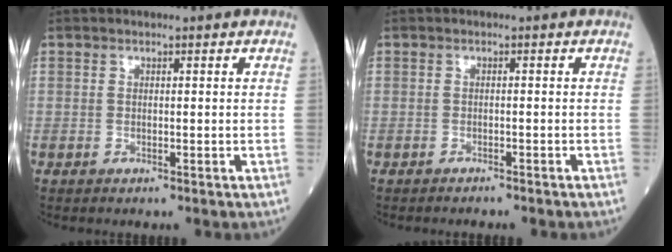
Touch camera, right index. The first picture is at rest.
{"total": 2.3, "force": [-2.1, 0.2, 0.8], "torque": [-0.015, -0.002, -0.023]}